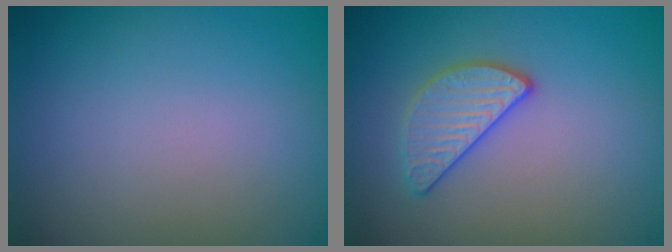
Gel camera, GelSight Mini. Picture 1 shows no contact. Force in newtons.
{"total": 2.8, "press": 2.7, "slide": 0.4}